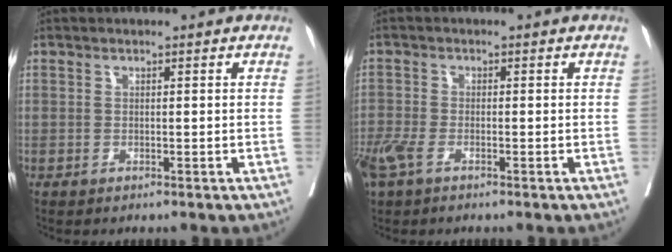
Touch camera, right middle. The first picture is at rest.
{"total": 4.9, "force": [-3.2, 2.0, 3.2], "torque": [-0.081, -0.008, -0.064]}